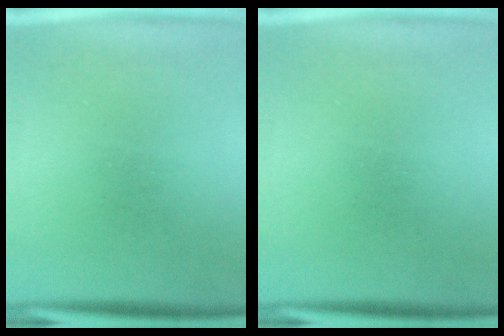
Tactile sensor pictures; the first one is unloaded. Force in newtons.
{"total": 0.0}